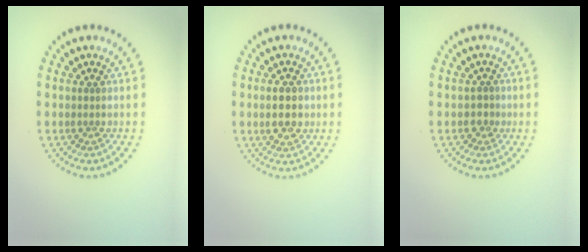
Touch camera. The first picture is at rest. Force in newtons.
{"total": 3.0, "press": 3.0, "slide": 0.1}
{"total": 1.1, "press": 1.0, "slide": 0.3}